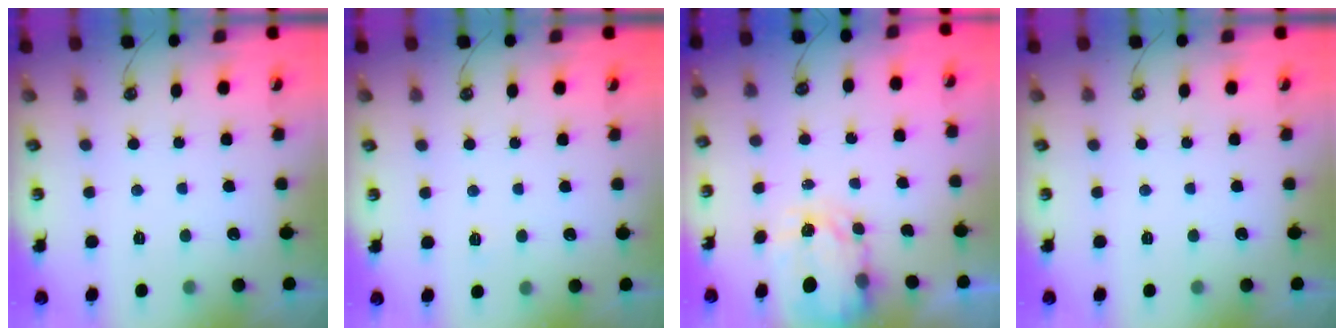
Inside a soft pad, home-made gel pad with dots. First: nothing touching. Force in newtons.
{"total": 2.8, "press": 2.8, "slide": 0.3}
{"total": 4.0, "press": 3.9, "slide": 0.5}
{"total": 0.0}